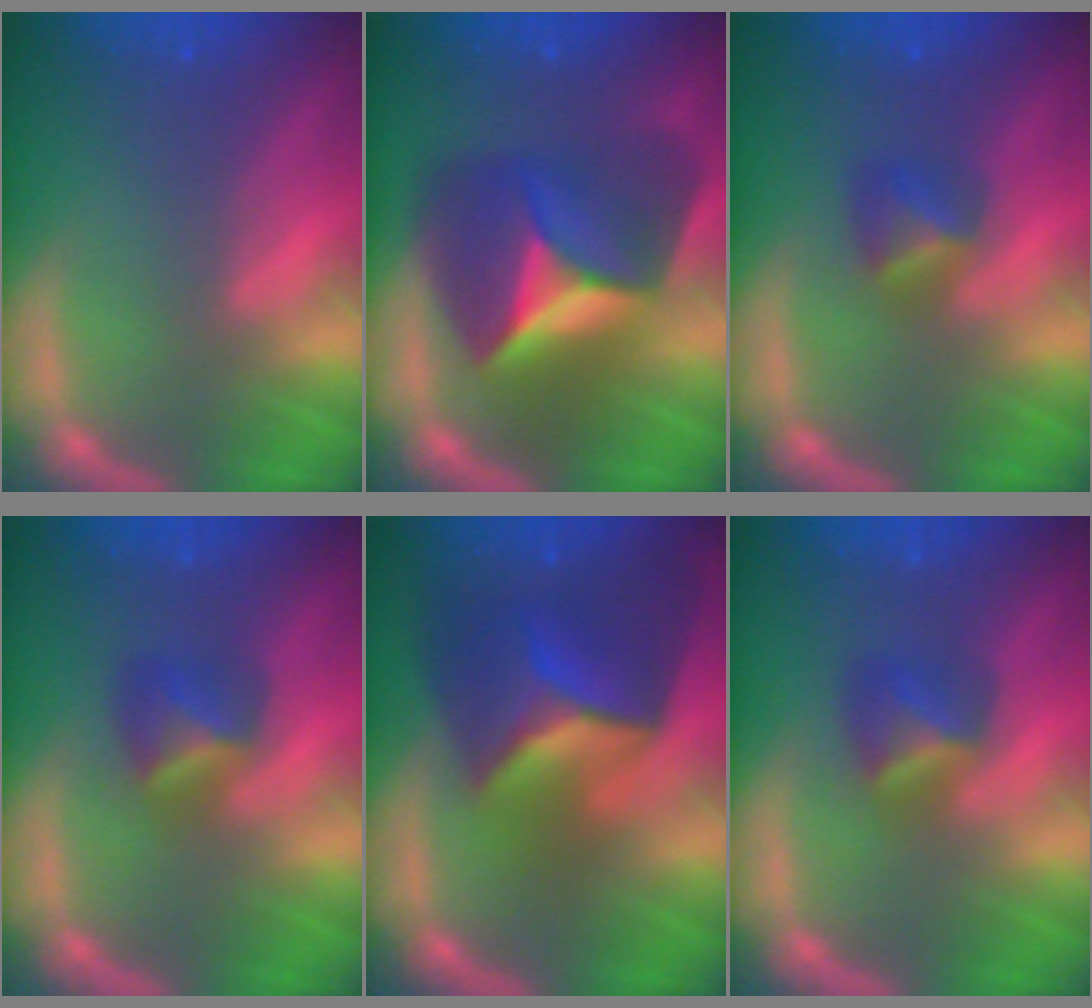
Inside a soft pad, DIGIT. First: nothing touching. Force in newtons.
{"total": 9.5}
{"total": 2.4}
{"total": 2.9}
{"total": 9.4}
{"total": 2.9}